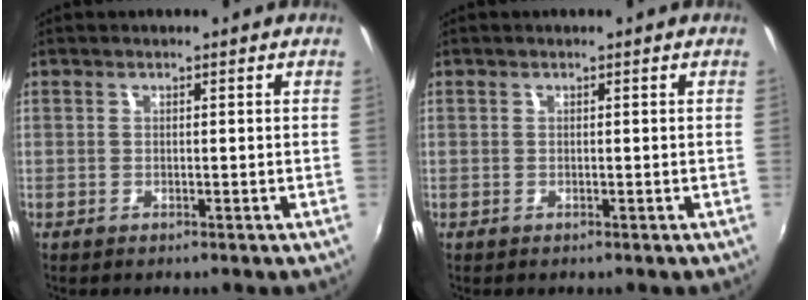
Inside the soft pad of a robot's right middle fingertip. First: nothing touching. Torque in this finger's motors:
{"motor_torque": [-0.01, -0.01, -0.01, -0.01]}